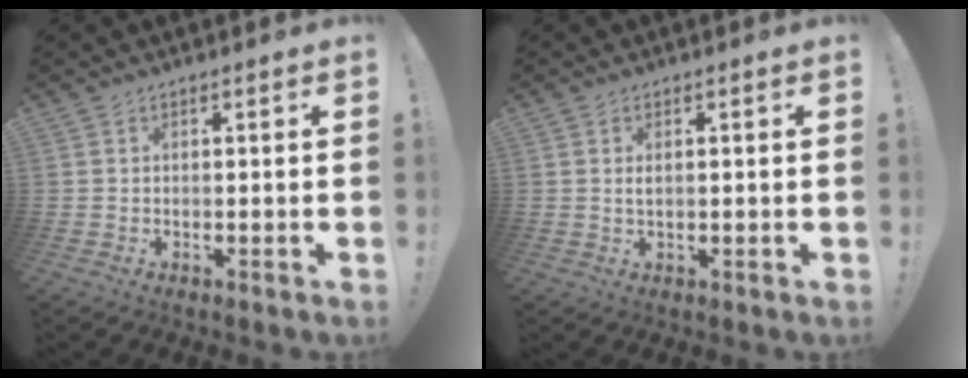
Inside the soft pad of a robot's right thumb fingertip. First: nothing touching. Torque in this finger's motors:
{"motor_torque": [-0.28, 0.12, 0.31, -0.13, 0.00]}